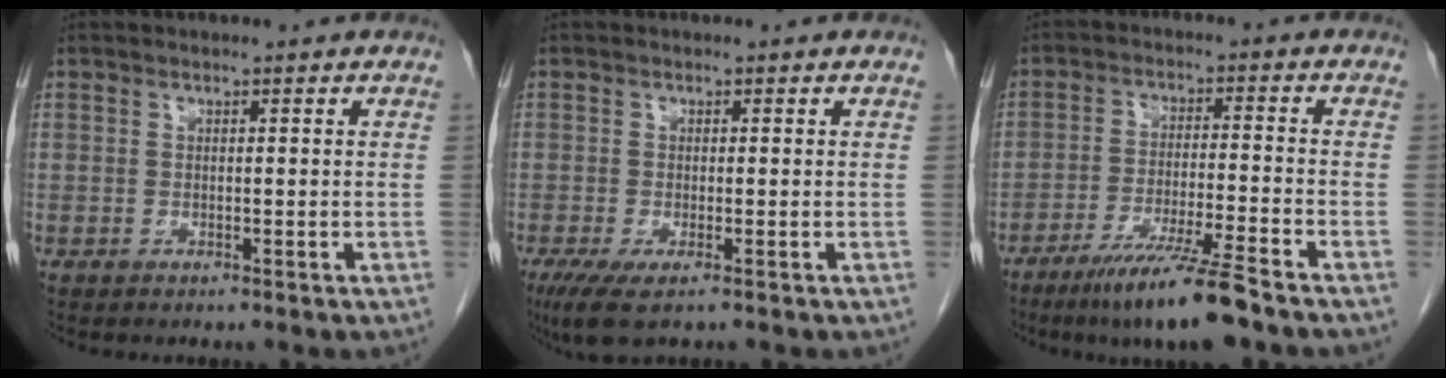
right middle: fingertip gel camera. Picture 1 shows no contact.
{"total": 4.3, "force": [-2.5, 0.9, 3.4], "torque": [-0.063, -0.015, -0.042]}
{"total": 9.8, "force": [-7.3, -0.7, 6.5], "torque": [-0.113, -0.033, -0.129]}